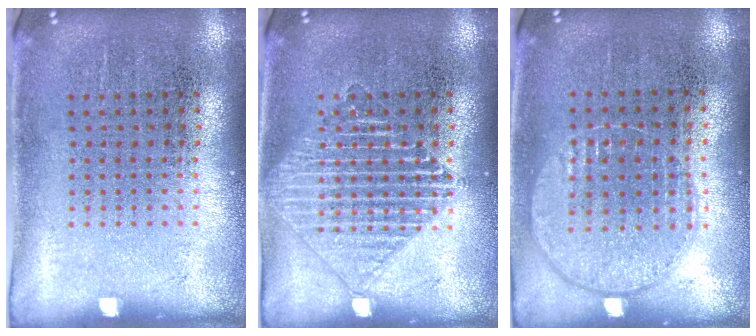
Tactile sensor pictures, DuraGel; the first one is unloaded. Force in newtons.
{"total": 2.6, "press": 2.6, "slide": 0.5}
{"total": 0.9, "press": 0.9, "slide": 0.4}